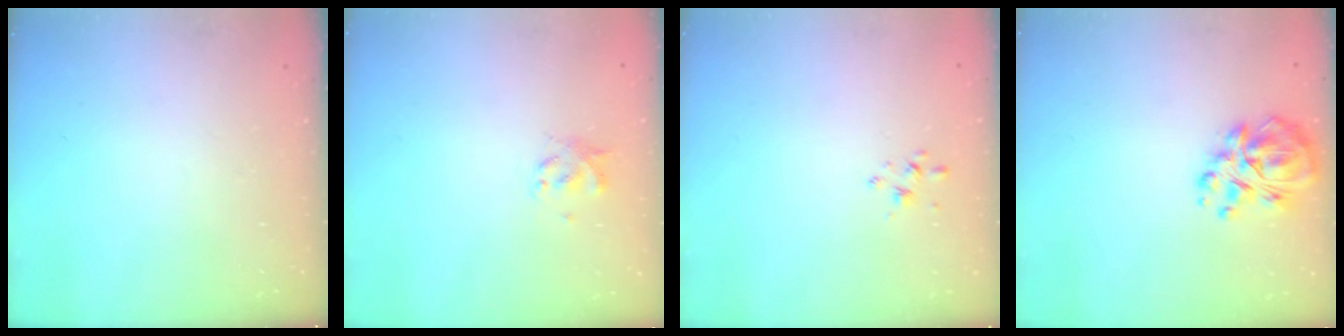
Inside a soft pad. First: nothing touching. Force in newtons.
{"total": 2.8, "press": 2.8, "slide": 0.6}
{"total": 2.1, "press": 2.0, "slide": 0.7}
{"total": 12.1, "press": 11.5, "slide": 3.7}